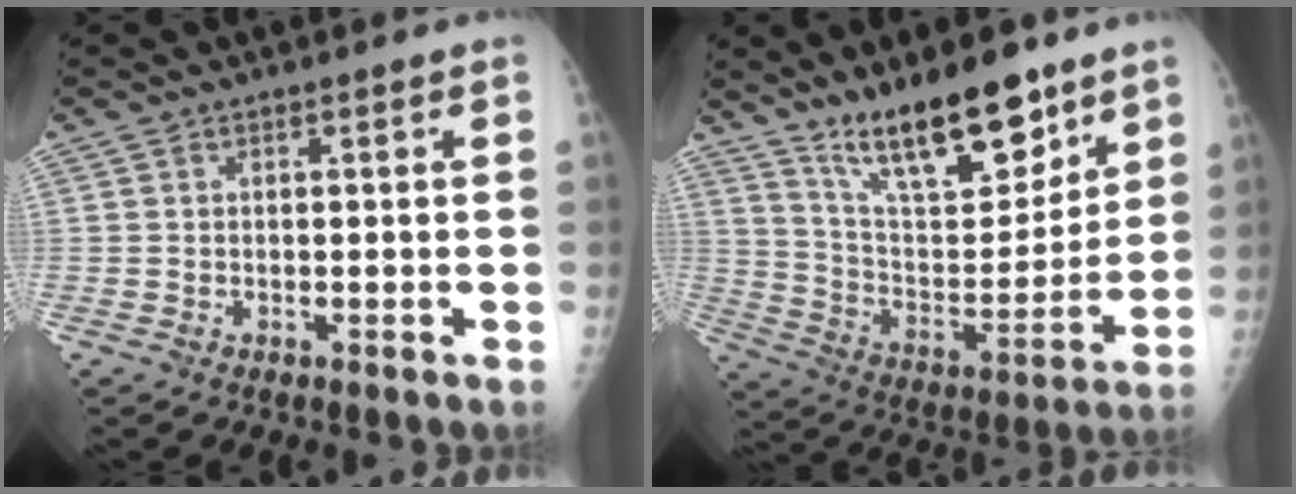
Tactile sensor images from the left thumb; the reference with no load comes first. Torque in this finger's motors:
{"motor_torque": [0.72, 0.23, 0.99, -1.48, 0.15]}